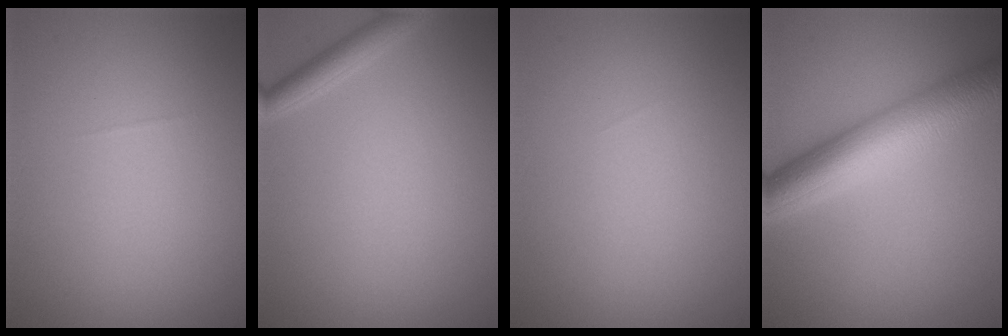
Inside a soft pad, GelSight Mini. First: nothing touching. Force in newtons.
{"total": 1.8, "press": 1.8, "slide": 0.1}
{"total": 0.0}
{"total": 7.7, "press": 7.7, "slide": 0.1}